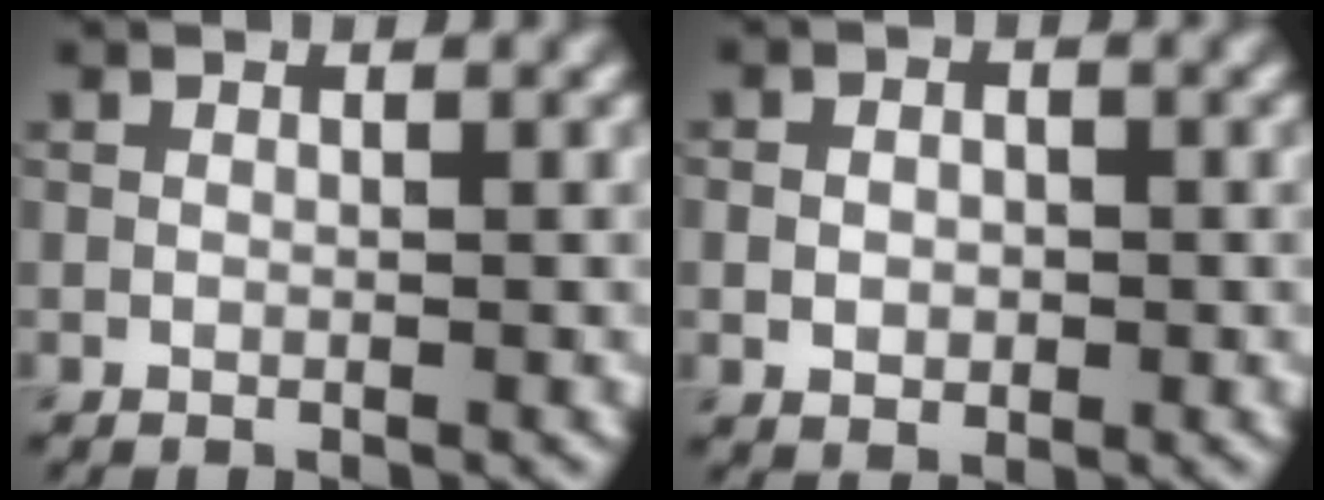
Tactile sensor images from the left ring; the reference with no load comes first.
{"total": 2.0, "force": [-0.2, 1.6, 1.3], "torque": [-0.023, -0.002, -0.006]}